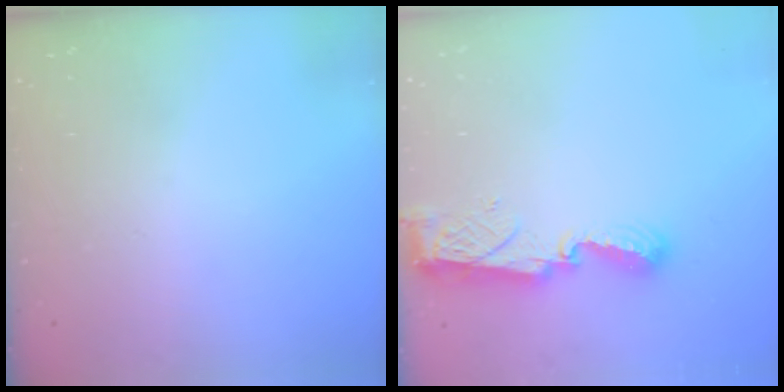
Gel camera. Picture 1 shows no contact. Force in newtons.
{"total": 8.1, "press": 8.1, "slide": 0.9}